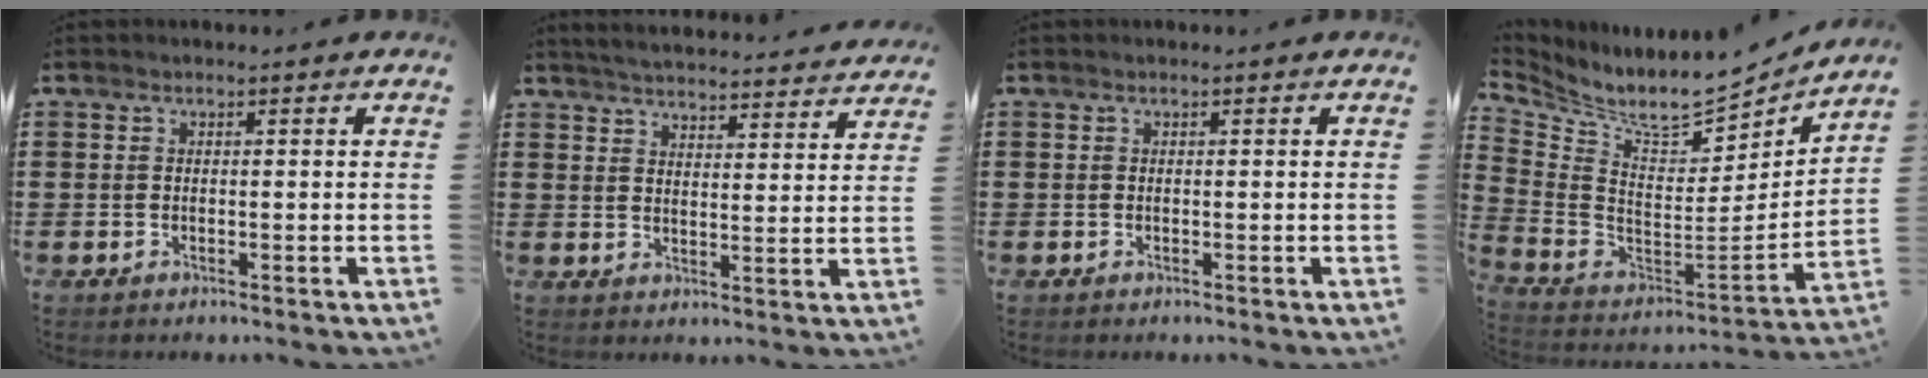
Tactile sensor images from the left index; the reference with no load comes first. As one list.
[{"total": 4.3, "force": [4.2, -0.5, 0.5], "torque": [-0.028, -0.031, 0.073]}, {"total": 0.0}, {"total": 7.9, "force": [7.0, 1.2, 3.4], "torque": [-0.093, -0.069, 0.116]}]